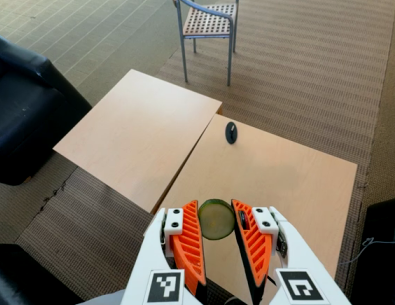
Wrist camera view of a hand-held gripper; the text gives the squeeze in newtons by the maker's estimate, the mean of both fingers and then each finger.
{"total": 10.2, "left": 10.3, "right": 10.2}